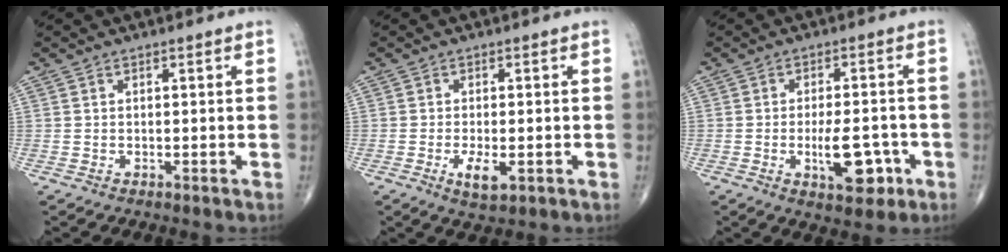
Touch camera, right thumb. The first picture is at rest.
{"total": 4.4, "force": [-1.4, 1.8, 3.8], "torque": [-0.067, -0.007, -0.020]}
{"total": 8.6, "force": [-2.7, 3.8, 7.2], "torque": [-0.097, 0.008, -0.034]}